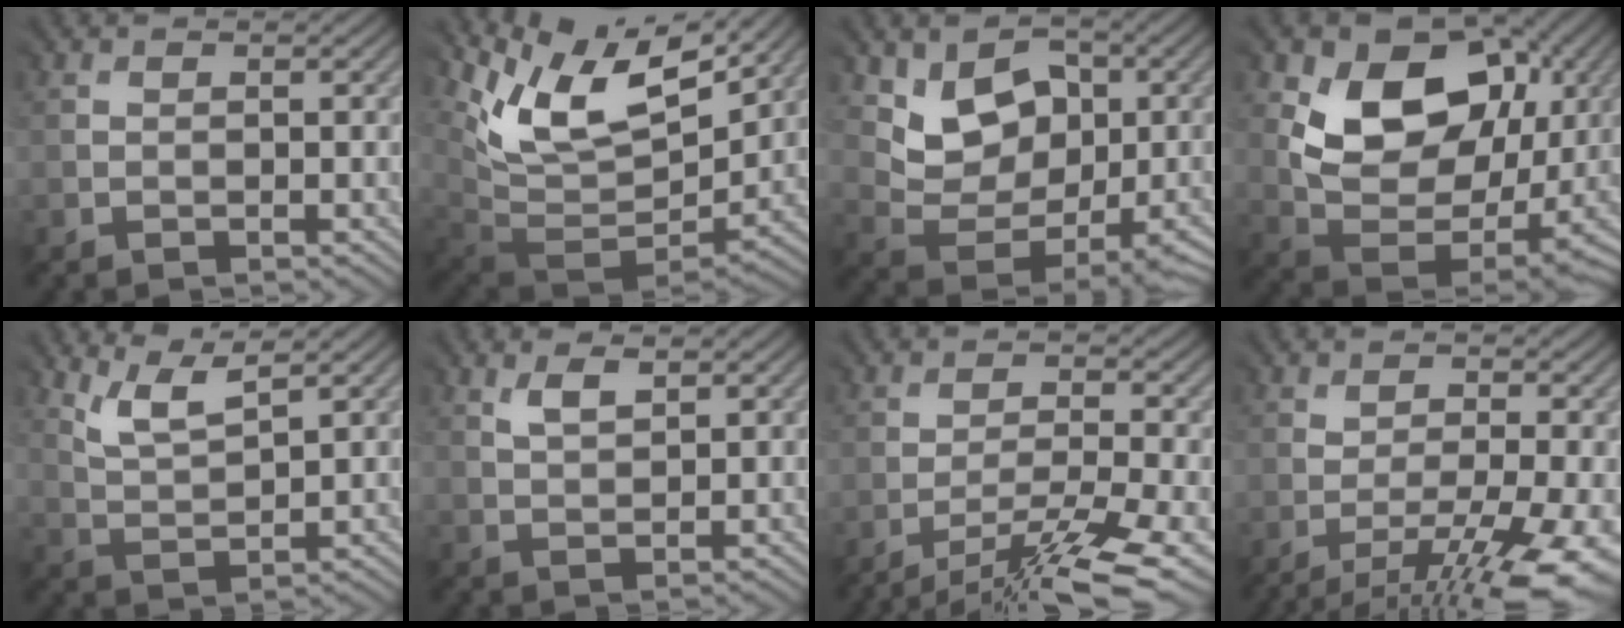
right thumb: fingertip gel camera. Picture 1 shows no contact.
{"total": 12.0, "force": [8.4, 5.8, 6.3], "torque": [-0.137, 0.018, 0.158]}
{"total": 6.2, "force": [2.7, 4.9, 2.7], "torque": [-0.048, -0.010, 0.046]}
{"total": 12.0, "force": [4.8, 8.6, 6.8], "torque": [-0.112, -0.012, 0.091]}
{"total": 4.8, "force": [4.4, 0.8, 1.8], "torque": [-0.044, -0.001, 0.093]}
{"total": 2.5, "force": [2.3, 0.9, 0.6], "torque": [-0.020, 0.004, 0.046]}
{"total": 10.0, "force": [-7.9, 1.6, 5.9], "torque": [-0.107, -0.013, -0.118]}
{"total": 9.1, "force": [-5.2, 2.4, 7.0], "torque": [-0.115, -0.015, -0.080]}